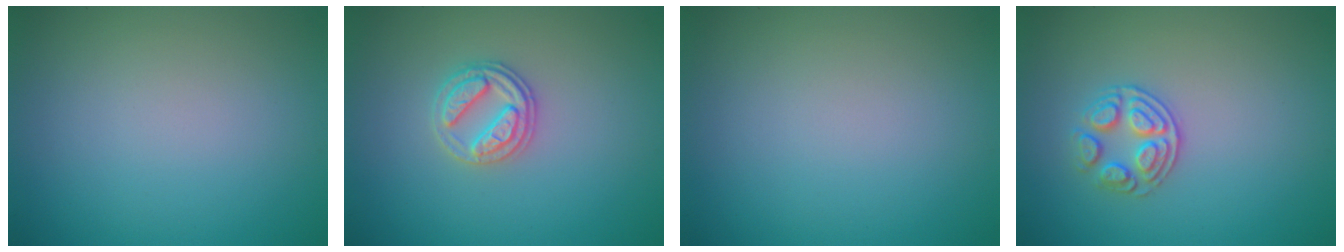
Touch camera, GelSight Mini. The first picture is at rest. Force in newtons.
{"total": 2.7, "press": 2.6, "slide": 0.5}
{"total": 0.0}
{"total": 2.7, "press": 2.4, "slide": 1.1}